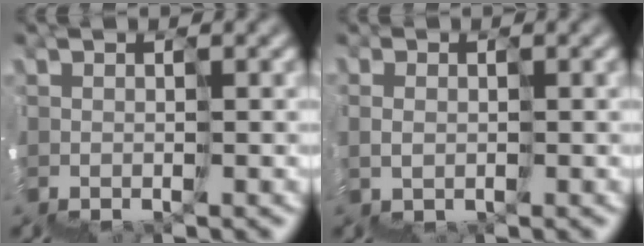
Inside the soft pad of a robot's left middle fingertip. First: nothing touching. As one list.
[{"total": 0.8, "force": [-0.2, 0.6, -0.5], "torque": [0.024, 0.006, 0.001]}]